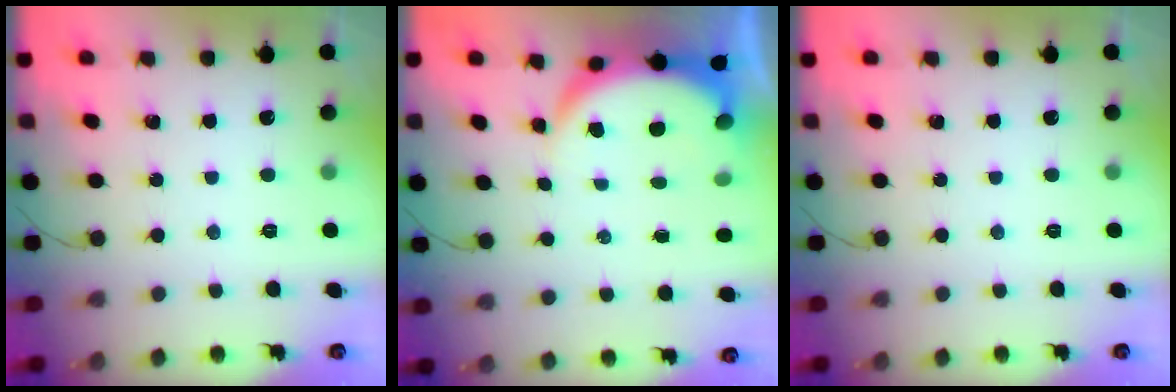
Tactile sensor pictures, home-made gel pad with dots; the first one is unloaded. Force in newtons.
{"total": 6.8, "press": 6.8, "slide": 0.9}
{"total": 0.0}